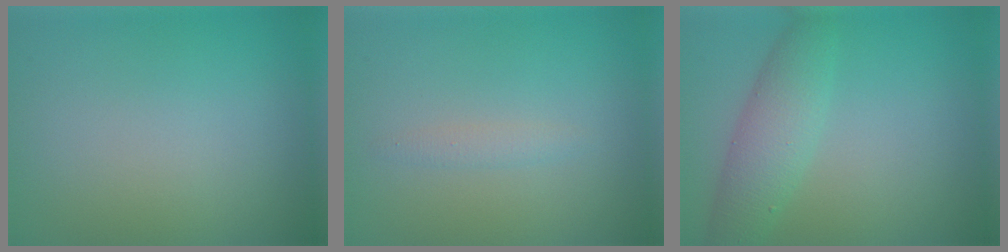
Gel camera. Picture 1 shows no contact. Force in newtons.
{"total": 1.0, "press": 1.0, "slide": 0.0}
{"total": 3.8, "press": 3.8, "slide": 0.1}